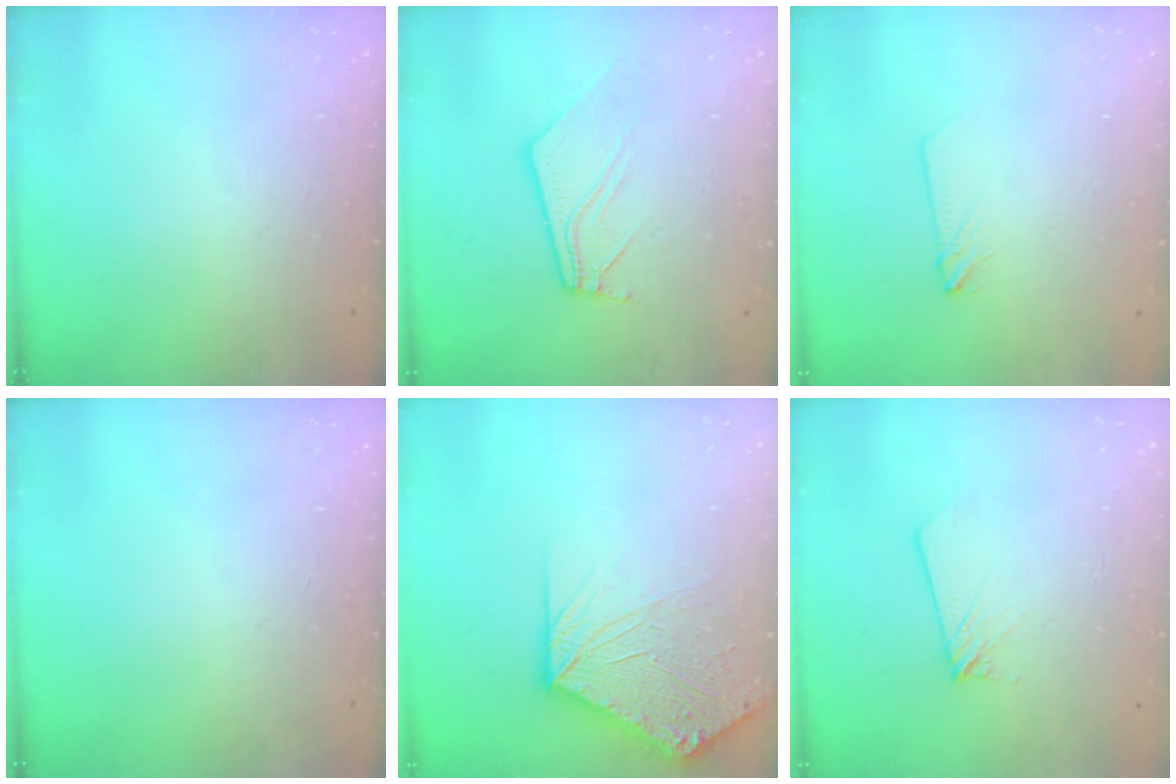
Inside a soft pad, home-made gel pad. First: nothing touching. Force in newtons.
{"total": 10.2, "press": 10.1, "slide": 1.2}
{"total": 2.8, "press": 2.8, "slide": 0.3}
{"total": 0.0}
{"total": 11.6, "press": 11.4, "slide": 1.7}
{"total": 1.7, "press": 1.7, "slide": 0.1}